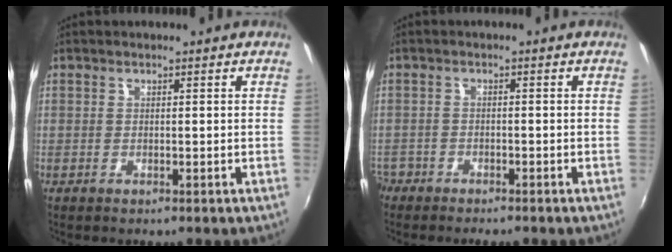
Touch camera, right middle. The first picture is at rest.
{"total": 4.8, "force": [-4.0, 2.4, 1.2], "torque": [-0.051, -0.014, -0.074]}